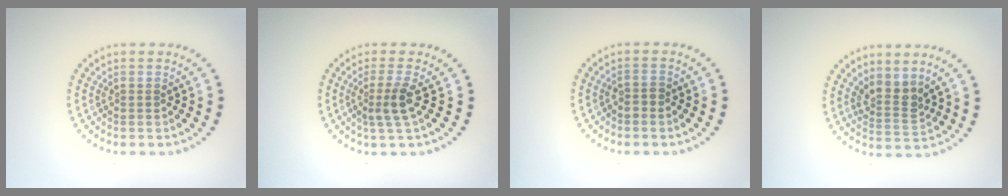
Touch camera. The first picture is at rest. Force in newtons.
{"total": 2.4, "press": 1.7, "slide": 1.6}
{"total": 0.9, "press": 0.8, "slide": 0.4}
{"total": 2.6, "press": 1.9, "slide": 1.7}